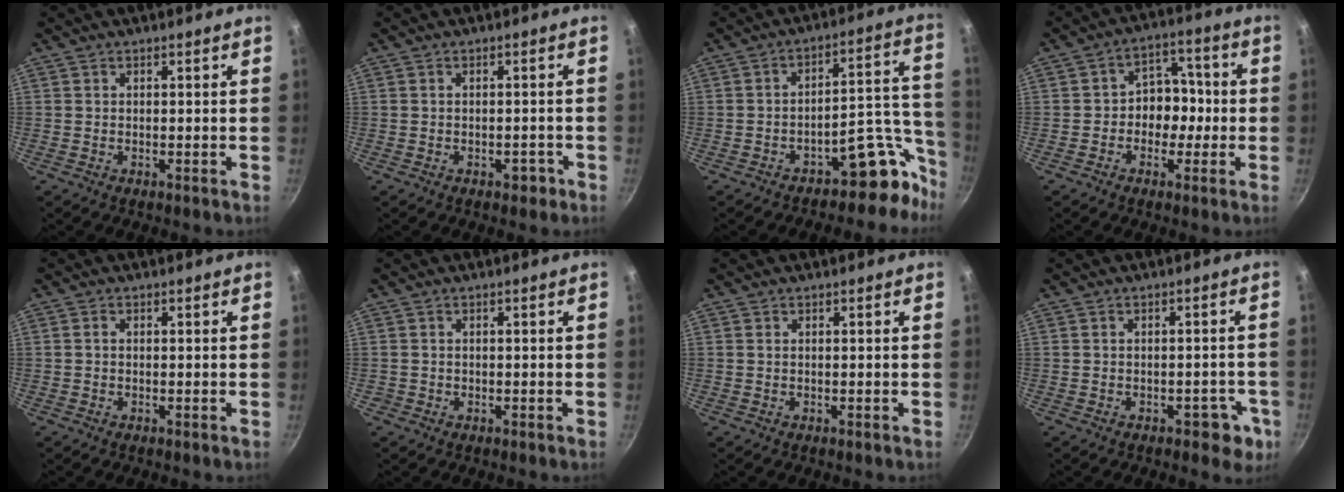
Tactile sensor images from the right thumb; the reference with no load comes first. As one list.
[{"total": 2.2, "force": [-1.2, 1.3, 1.2], "torque": [-0.003, 0.017, -0.007]}, {"total": 11.9, "force": [-8.2, 6.2, 5.9], "torque": [0.002, 0.107, -0.119]}, {"total": 7.9, "force": [-1.4, 6.5, 4.4], "torque": [-0.001, 0.031, -0.031]}, {"total": 0.7, "force": [0.0, 0.5, 0.4], "torque": [-0.008, 0.004, -0.001]}, {"total": 0.8, "force": [-0.3, 0.8, 0.1], "torque": [0.000, 0.003, -0.004]}, {"total": 0.0}, {"total": 4.9, "force": [-2.1, 3.0, 3.3], "torque": [-0.015, 0.022, -0.014]}]